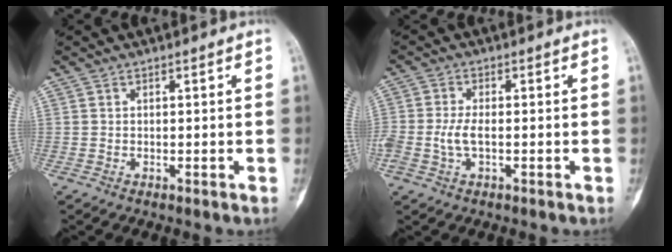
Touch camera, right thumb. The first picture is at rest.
{"total": 3.9, "force": [-0.7, 1.8, 3.4], "torque": [-0.084, 0.007, -0.014]}